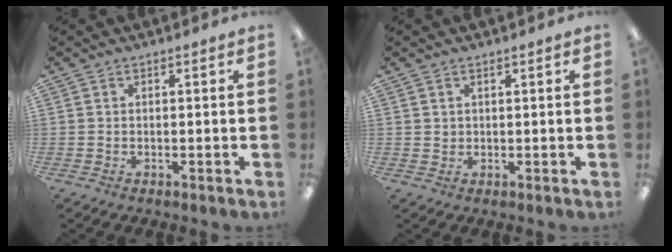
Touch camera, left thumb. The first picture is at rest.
{"total": 1.2, "force": [0.8, 0.9, 0.2], "torque": [-0.004, 0.001, 0.016]}